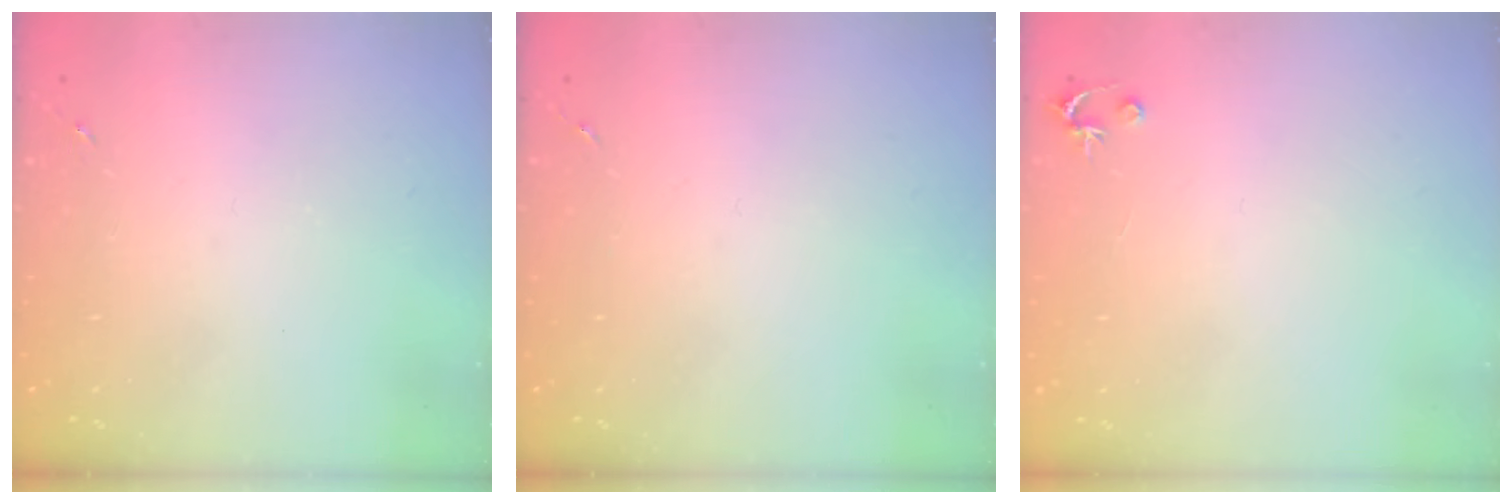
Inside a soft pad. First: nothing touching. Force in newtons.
{"total": 0.0}
{"total": 2.5, "press": 2.5, "slide": 0.2}